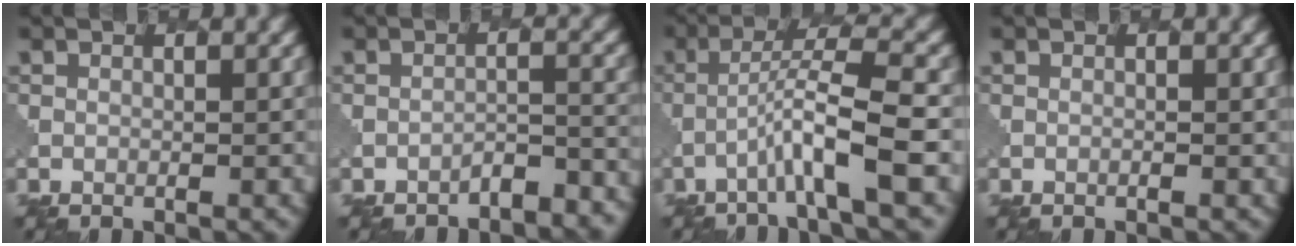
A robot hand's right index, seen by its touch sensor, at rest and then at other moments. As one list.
[{"total": 2.8, "force": [-2.5, 0.6, 1.1], "torque": [-0.016, 0.005, -0.034]}, {"total": 5.2, "force": [-2.0, 0.1, 4.7], "torque": [-0.083, 0.019, -0.046]}, {"total": 0.0}]